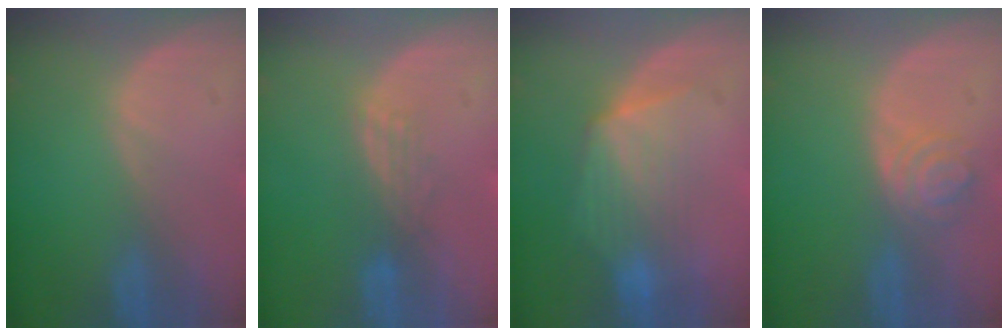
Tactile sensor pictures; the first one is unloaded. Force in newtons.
{"total": 2.9, "press": 2.4, "slide": 1.6}
{"total": 7.1, "press": 6.8, "slide": 2.3}
{"total": 3.9, "press": 3.7, "slide": 1.3}